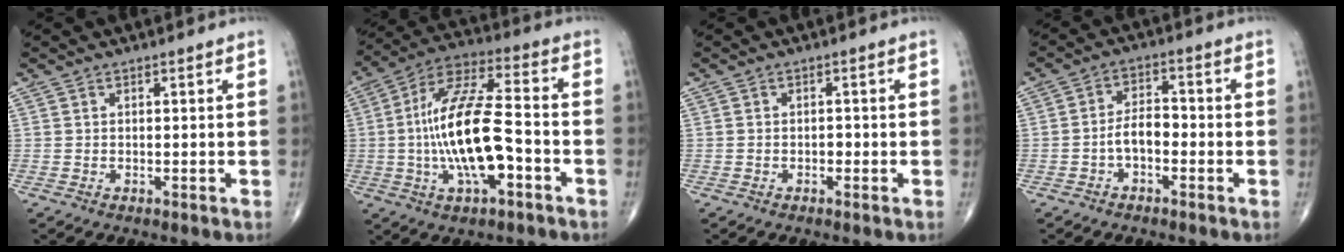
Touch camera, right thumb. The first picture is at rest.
{"total": 18.0, "force": [-3.3, 6.5, 16.4], "torque": [-0.318, 0.036, -0.059]}
{"total": 1.0, "force": [-0.4, 0.7, 0.6], "torque": [-0.007, 0.002, -0.009]}
{"total": 4.9, "force": [-1.7, 2.7, 3.7], "torque": [-0.056, 0.026, -0.036]}